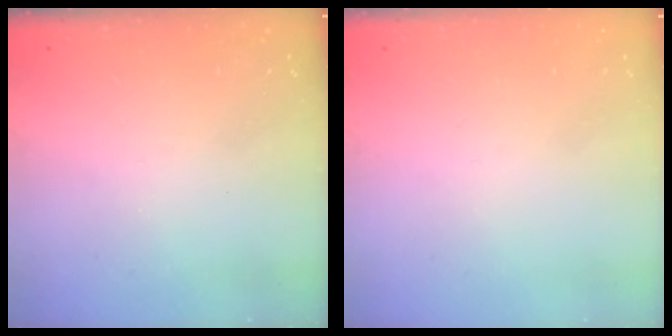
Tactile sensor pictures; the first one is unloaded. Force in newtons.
{"total": 1.8, "press": 1.7, "slide": 0.1}